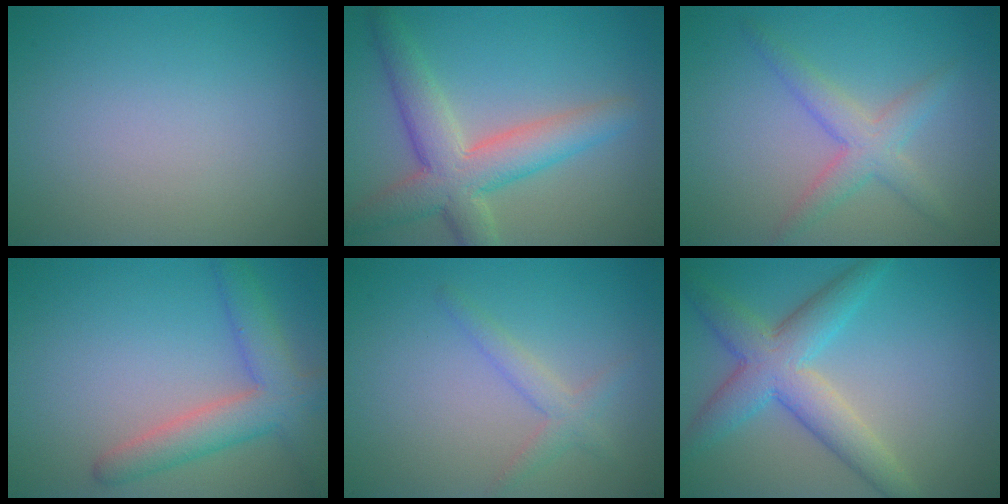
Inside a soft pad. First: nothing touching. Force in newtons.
{"total": 6.5, "press": 6.5, "slide": 0.4}
{"total": 3.2, "press": 3.2, "slide": 0.1}
{"total": 5.0, "press": 5.0, "slide": 0.3}
{"total": 2.0, "press": 2.0, "slide": 0.2}
{"total": 5.9, "press": 5.9, "slide": 0.1}